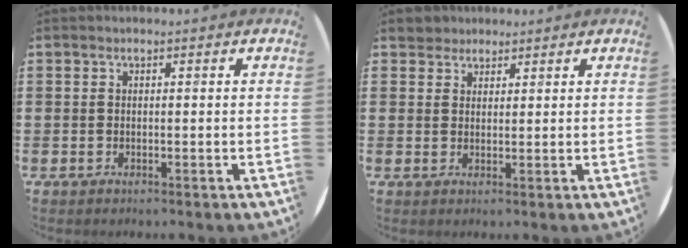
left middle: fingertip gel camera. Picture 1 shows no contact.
{"total": 2.4, "force": [2.2, 1.1, -0.2], "torque": [0.006, 0.003, 0.042]}